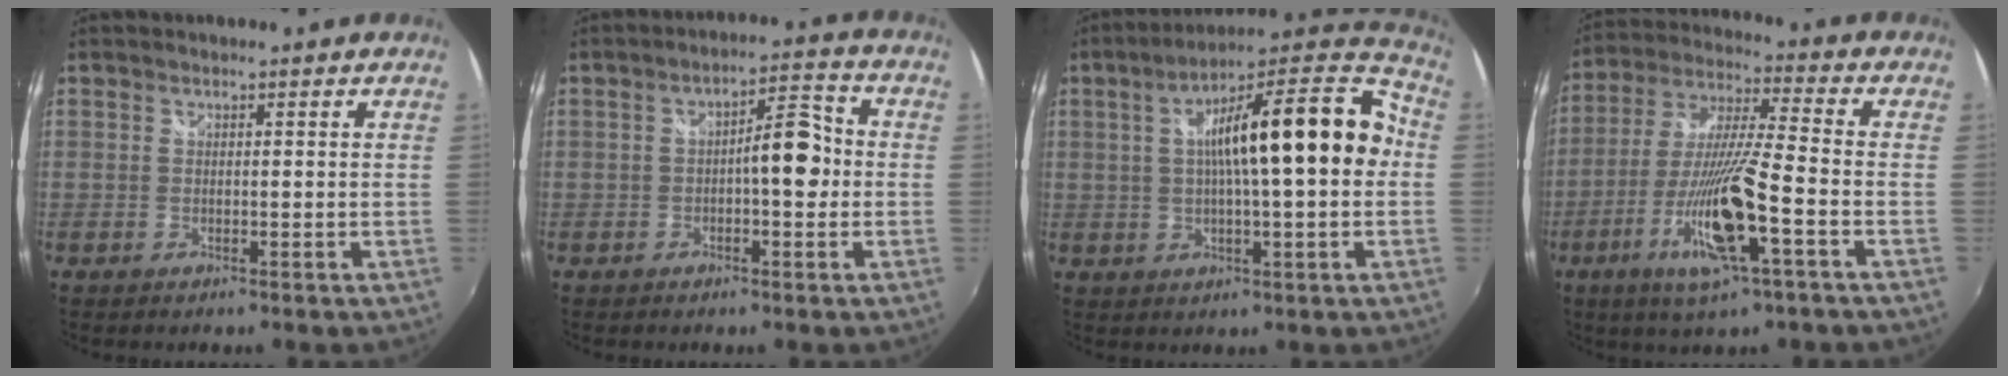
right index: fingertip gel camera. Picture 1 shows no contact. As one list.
[{"total": 6.6, "force": [-0.7, 2.2, 6.2], "torque": [-0.094, 0.016, -0.011]}, {"total": 20.8, "force": [1.8, 4.5, 20.2], "torque": [-0.306, 0.036, 0.023]}, {"total": 16.2, "force": [-6.7, 1.1, 14.7], "torque": [-0.299, -0.024, -0.126]}]